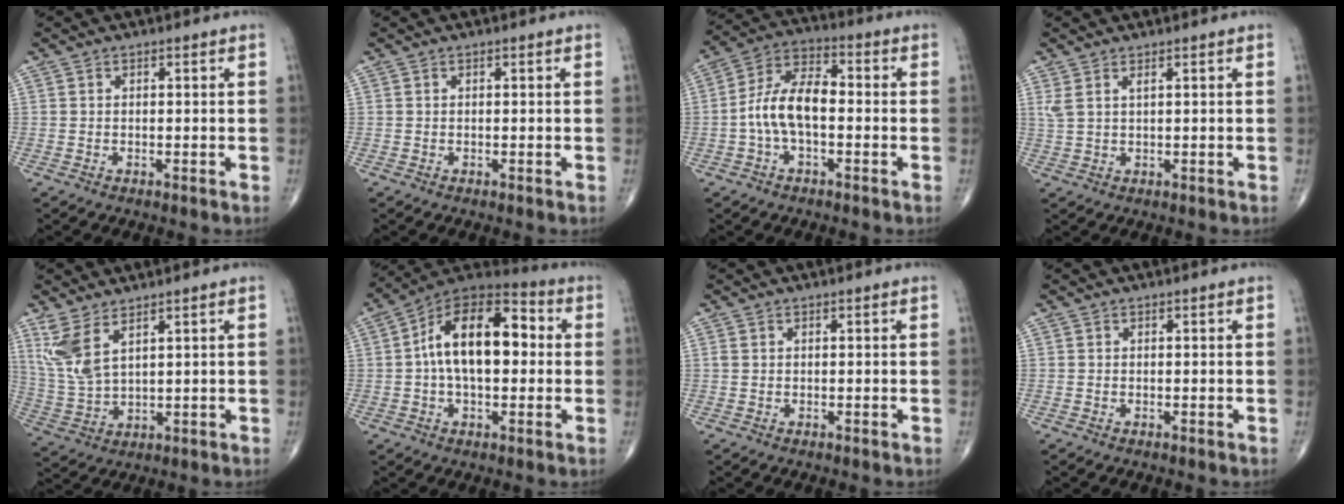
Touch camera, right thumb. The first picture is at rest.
{"total": 0.0}
{"total": 10.3, "force": [-1.4, 5.4, 8.7], "torque": [-0.164, 0.039, -0.036]}
{"total": 2.6, "force": [1.4, 0.6, 2.1], "torque": [-0.053, 0.004, 0.037]}
{"total": 8.0, "force": [4.6, 3.0, 5.9], "torque": [-0.135, -0.019, 0.108]}
{"total": 17.2, "force": [1.5, 9.2, 14.4], "torque": [-0.226, 0.039, 0.013]}
{"total": 0.6, "force": [0.2, 0.4, 0.4], "torque": [-0.009, 0.006, 0.006]}
{"total": 0.0}